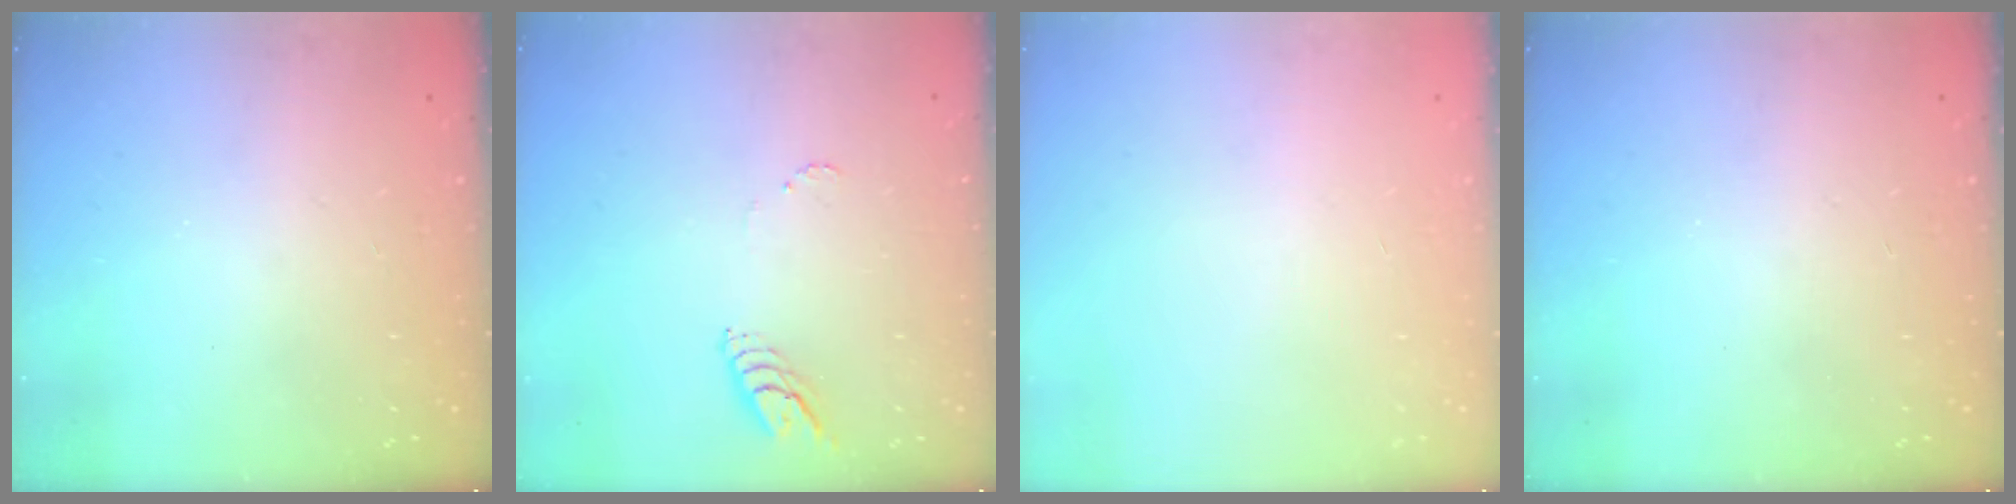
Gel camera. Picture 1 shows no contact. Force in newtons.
{"total": 5.9, "press": 5.9, "slide": 0.3}
{"total": 0.0}
{"total": 0.0}